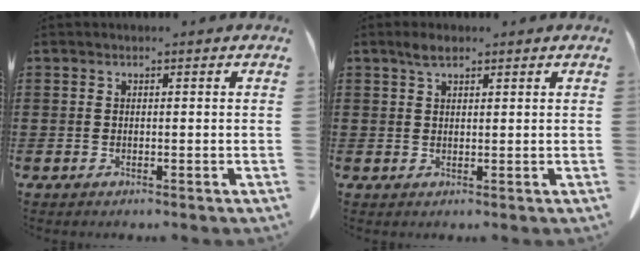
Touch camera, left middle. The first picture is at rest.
{"total": 2.2, "force": [1.6, 1.0, 1.2], "torque": [-0.029, 0.003, 0.030]}